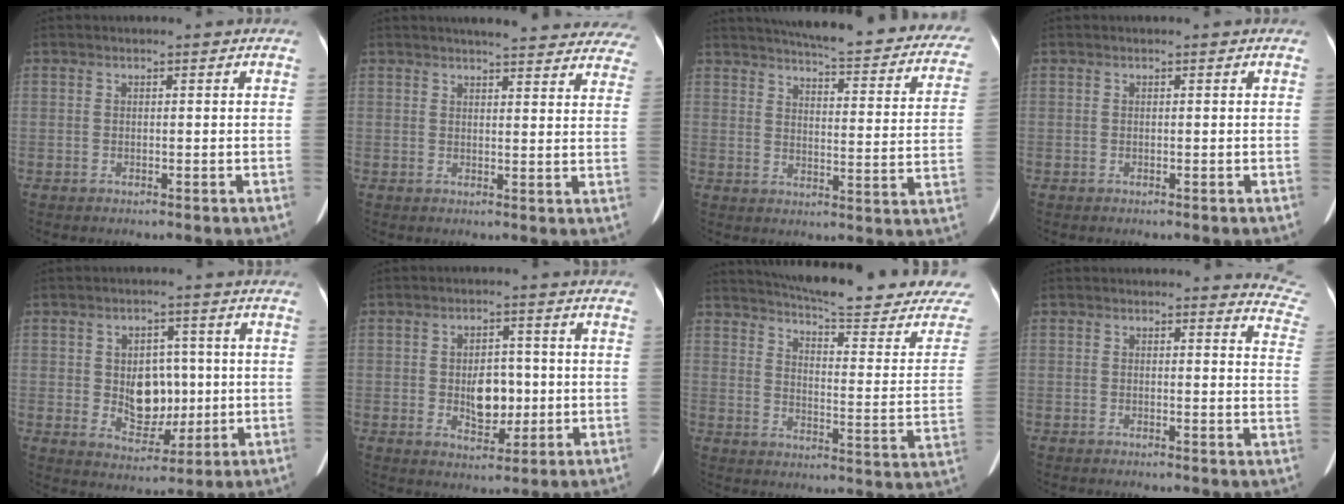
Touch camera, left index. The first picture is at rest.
{"total": 20.5, "force": [18.7, 4.1, 7.4], "torque": [-0.082, -0.027, 0.204]}
{"total": 28.0, "force": [24.4, 5.0, 12.8], "torque": [-0.172, -0.051, 0.280]}
{"total": 0.0}
{"total": 7.4, "force": [0.1, 5.1, 5.4], "torque": [-0.091, 0.007, 0.015]}
{"total": 6.0, "force": [-0.5, 3.5, 4.9], "torque": [-0.082, 0.003, 0.000]}
{"total": 25.3, "force": [23.4, 2.2, 9.4], "torque": [-0.136, -0.093, 0.283]}
{"total": 7.0, "force": [6.8, 1.9, -0.4], "torque": [0.041, -0.056, 0.030]}